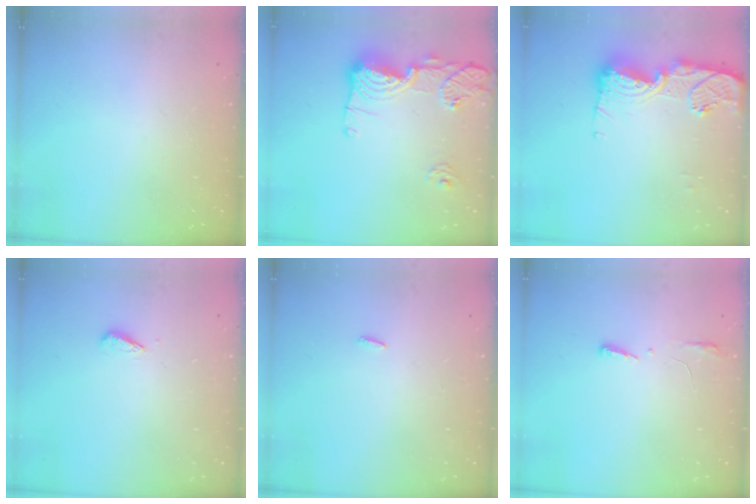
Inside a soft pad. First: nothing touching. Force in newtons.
{"total": 15.9, "press": 15.9, "slide": 1.5}
{"total": 14.0, "press": 13.9, "slide": 1.5}
{"total": 3.0, "press": 2.9, "slide": 0.6}
{"total": 1.8, "press": 1.7, "slide": 0.6}
{"total": 3.8, "press": 3.6, "slide": 1.2}